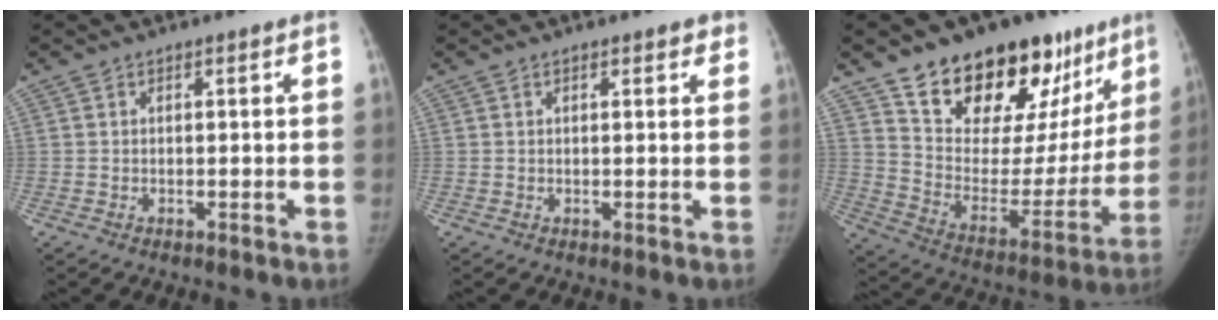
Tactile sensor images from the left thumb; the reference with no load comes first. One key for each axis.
{"total": 1.7, "fx": 1.2, "fy": 0.8, "fz": 0.9, "tx": 0.003, "ty": -0.003, "tz": 0.011}
{"total": 28.7, "fx": 19.4, "fy": 14.3, "fz": 15.7, "tx": -0.190, "ty": -0.078, "tz": 0.300}